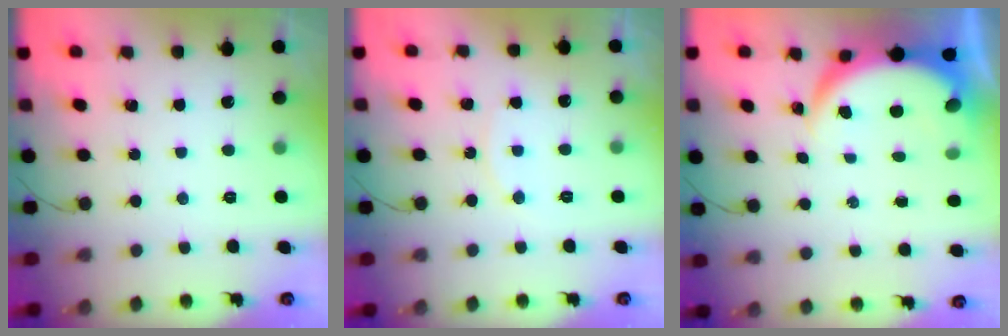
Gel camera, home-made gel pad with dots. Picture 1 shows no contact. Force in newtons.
{"total": 7.0, "press": 7.0, "slide": 0.6}
{"total": 5.3, "press": 5.3, "slide": 0.5}